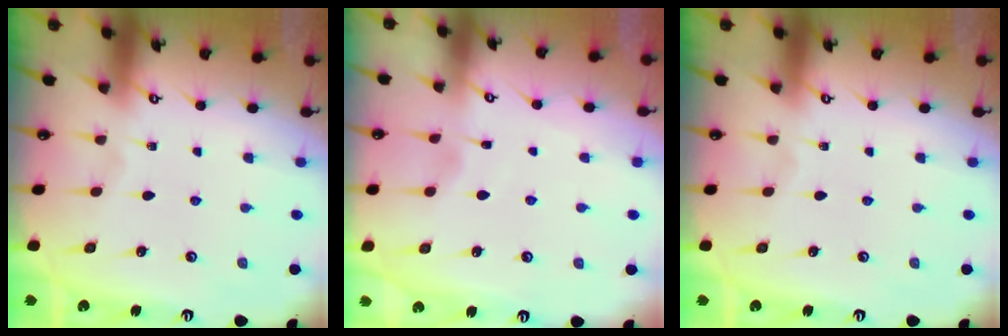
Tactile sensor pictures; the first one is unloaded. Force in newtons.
{"total": 2.7, "press": 2.7, "slide": 0.3}
{"total": 0.0}